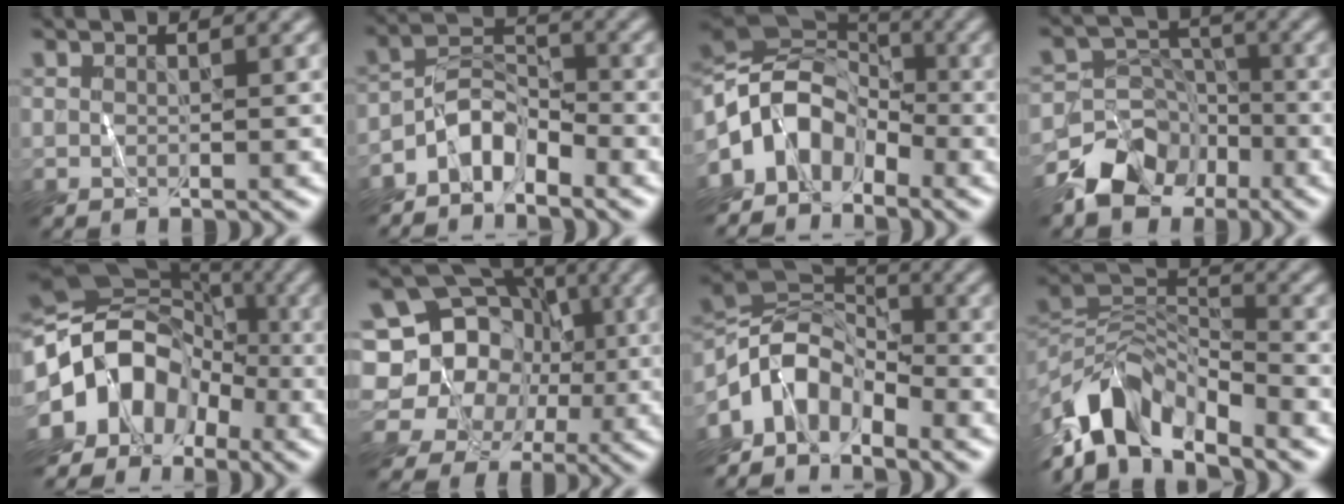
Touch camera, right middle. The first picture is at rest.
{"total": 3.9, "force": [-3.3, 1.4, 1.5], "torque": [-0.023, 0.014, -0.068]}
{"total": 6.5, "force": [-3.8, 4.1, 3.2], "torque": [-0.047, 0.013, -0.089]}
{"total": 6.2, "force": [-4.7, 3.9, 1.1], "torque": [-0.007, 0.004, -0.088]}
{"total": 9.9, "force": [-4.1, 7.5, 5.0], "torque": [-0.086, 0.003, -0.091]}
{"total": 12.0, "force": [0.9, 11.0, 4.8], "torque": [-0.091, 0.048, -0.018]}
{"total": 6.6, "force": [-4.5, 3.4, 3.4], "torque": [-0.052, 0.011, -0.095]}
{"total": 9.7, "force": [-6.6, 4.2, 5.7], "torque": [-0.099, 0.007, -0.133]}